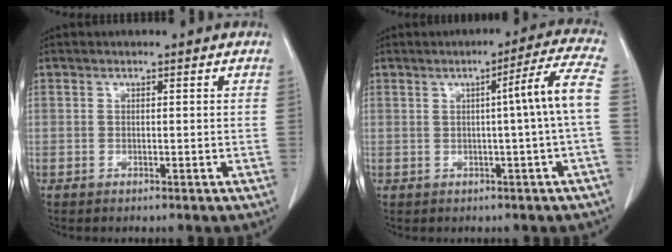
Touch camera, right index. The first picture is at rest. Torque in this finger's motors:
{"motor_torque": [0.47, -0.25, 0.32, 0.07]}